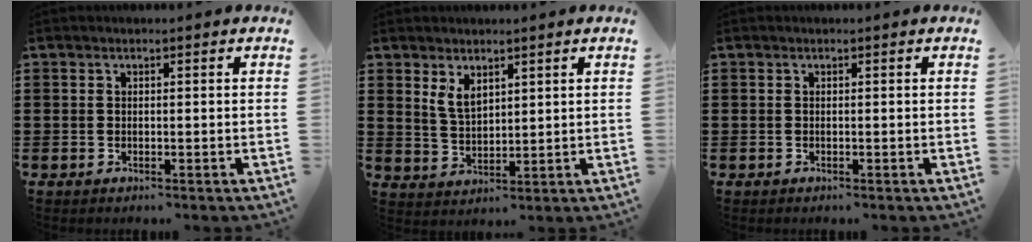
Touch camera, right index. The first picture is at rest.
{"total": 3.7, "force": [2.2, 1.9, 2.2], "torque": [-0.051, 0.004, 0.041]}
{"total": 0.0}